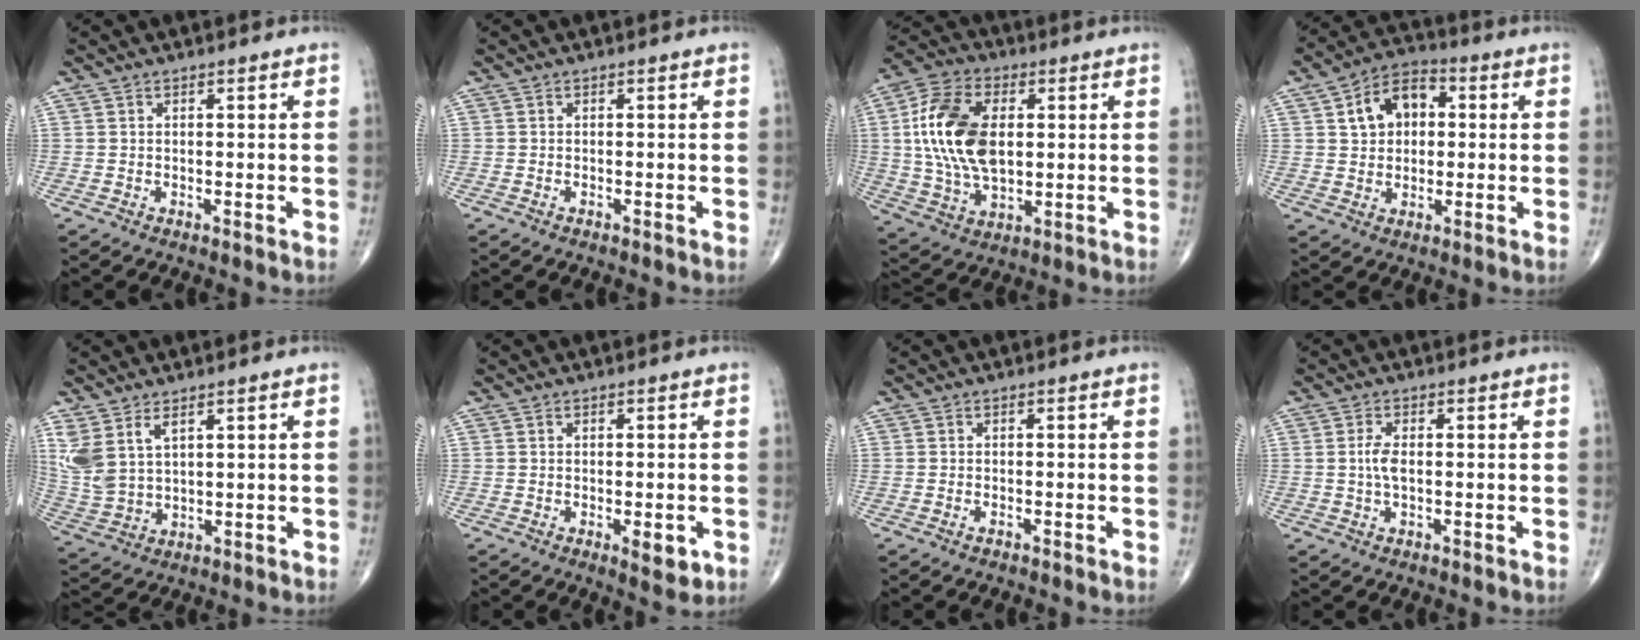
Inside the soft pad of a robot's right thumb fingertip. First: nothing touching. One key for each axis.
{"total": 0.0}
{"total": 17.5, "fx": 2.2, "fy": 10.3, "fz": 14.0, "tx": -0.270, "ty": 0.002, "tz": 0.040}
{"total": 9.9, "fx": 2.1, "fy": 7.1, "fz": 6.6, "tx": -0.088, "ty": 0.015, "tz": 0.027}
{"total": 9.2, "fx": 4.3, "fy": 5.0, "fz": 6.3, "tx": -0.143, "ty": -0.011, "tz": 0.103}
{"total": 4.1, "fx": -1.3, "fy": 1.6, "fz": 3.6, "tx": -0.038, "ty": -0.006, "tz": -0.012}
{"total": 0.6, "fx": -0.4, "fy": 0.1, "fz": 0.4, "tx": -0.010, "ty": 0.004, "tz": -0.007}
{"total": 3.0, "fx": 0.0, "fy": 1.3, "fz": 2.7, "tx": -0.060, "ty": 0.002, "tz": -0.003}